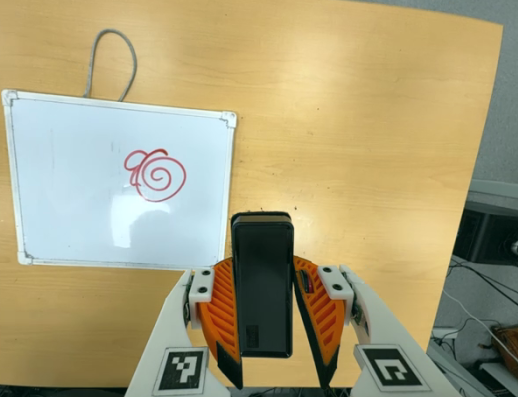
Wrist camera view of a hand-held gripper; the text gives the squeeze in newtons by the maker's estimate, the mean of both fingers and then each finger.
{"total": 6.8, "left": 5.3, "right": 8.3}